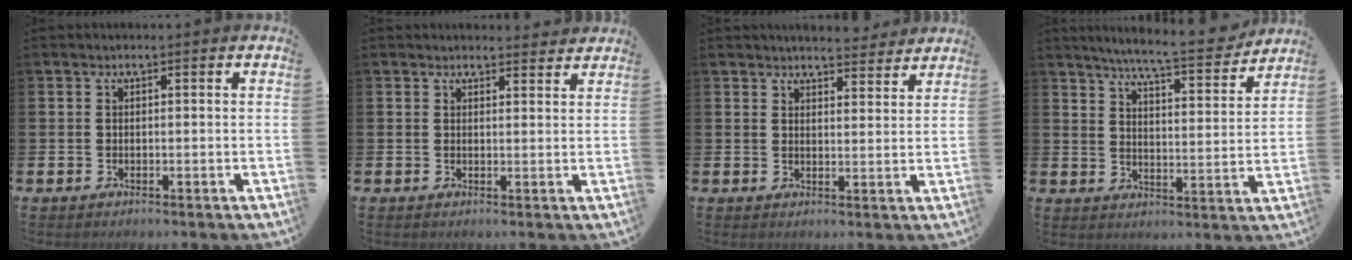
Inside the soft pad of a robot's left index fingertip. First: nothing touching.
{"total": 2.0, "force": [1.9, 0.4, -0.1], "torque": [0.004, -0.011, 0.034]}
{"total": 4.8, "force": [4.8, 0.4, 0.3], "torque": [-0.011, -0.033, 0.085]}
{"total": 7.4, "force": [6.9, 0.1, 2.6], "torque": [-0.063, -0.045, 0.117]}